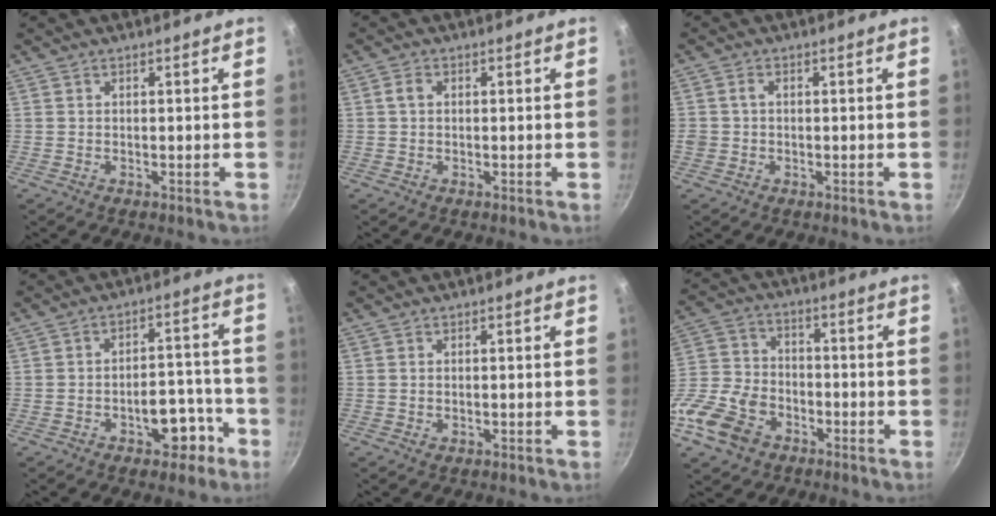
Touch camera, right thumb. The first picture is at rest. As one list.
[{"total": 1.7, "force": [0.2, 1.3, 1.1], "torque": [-0.016, 0.007, 0.001]}, {"total": 1.9, "force": [-0.1, 1.6, 1.0], "torque": [-0.016, 0.007, -0.001]}, {"total": 8.8, "force": [-4.4, 5.0, 5.8], "torque": [-0.041, 0.050, -0.049]}, {"total": 0.7, "force": [0.0, 0.5, 0.5], "torque": [-0.008, 0.000, -0.002]}, {"total": 15.5, "force": [-7.7, 10.7, 8.2], "torque": [-0.168, 0.047, -0.160]}]